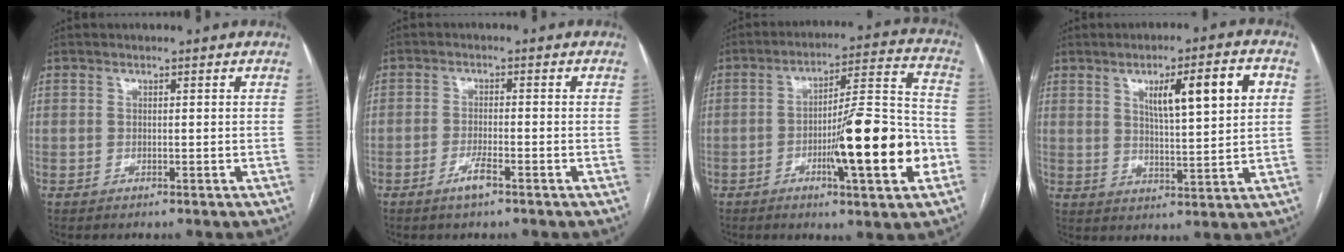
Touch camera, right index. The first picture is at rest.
{"total": 3.2, "force": [-2.1, 0.2, 2.5], "torque": [-0.049, -0.003, -0.039]}
{"total": 16.4, "force": [-5.1, 1.3, 15.5], "torque": [-0.242, 0.001, -0.075]}
{"total": 10.5, "force": [3.5, 1.4, 9.8], "torque": [-0.151, 0.011, 0.055]}